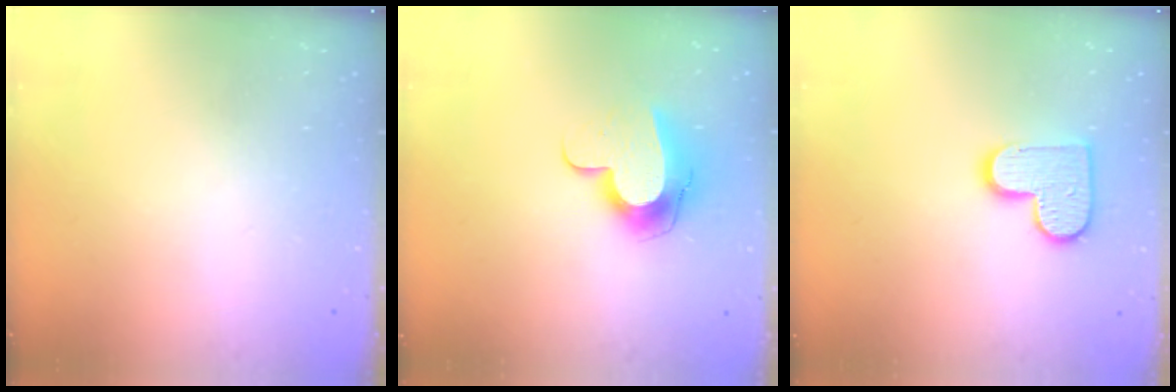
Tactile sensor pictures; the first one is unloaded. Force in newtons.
{"total": 10.9, "press": 10.9, "slide": 1.1}
{"total": 11.5, "press": 11.4, "slide": 0.6}